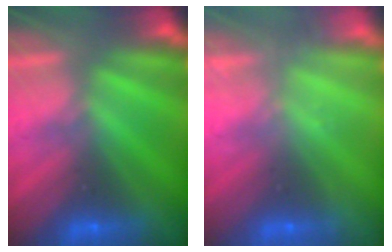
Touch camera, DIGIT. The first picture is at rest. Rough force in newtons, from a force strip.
{"total": 2.2}